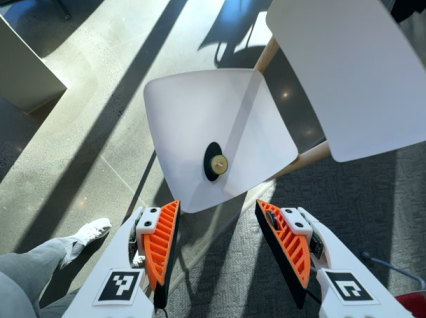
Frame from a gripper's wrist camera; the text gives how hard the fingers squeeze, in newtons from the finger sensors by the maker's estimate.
{"total": 0.0}